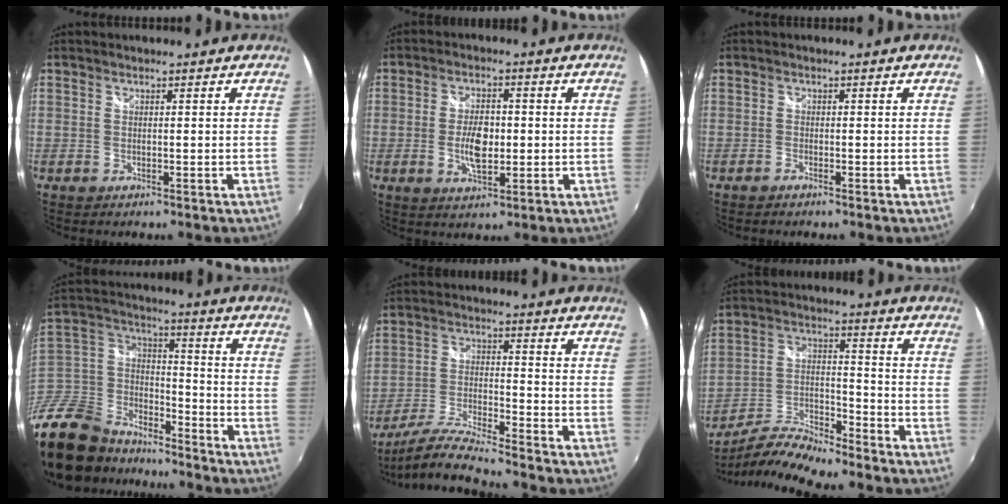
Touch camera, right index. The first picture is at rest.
{"total": 6.9, "force": [-0.8, 3.4, 5.9], "torque": [-0.114, -0.001, -0.013]}
{"total": 0.8, "force": [-0.7, 0.3, 0.2], "torque": [-0.006, -0.002, -0.016]}
{"total": 25.0, "force": [-18.3, 13.2, 10.6], "torque": [-0.282, 0.015, -0.316]}
{"total": 10.2, "force": [-9.4, -0.6, 4.1], "torque": [-0.088, -0.006, -0.183]}
{"total": 11.0, "force": [-10.0, 0.9, 4.5], "torque": [-0.091, -0.003, -0.193]}